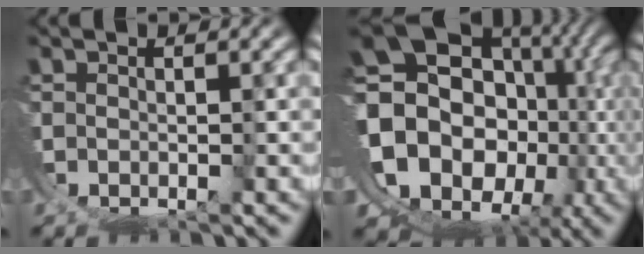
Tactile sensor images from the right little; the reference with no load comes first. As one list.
[{"total": 21.6, "force": [-1.3, 18.7, 10.7], "torque": [-0.237, -0.057, -0.023]}]